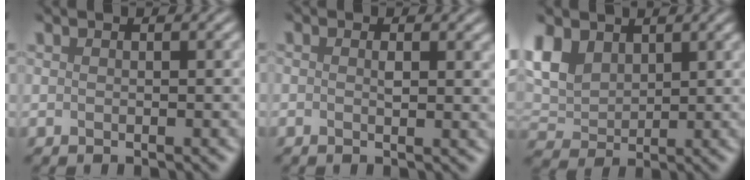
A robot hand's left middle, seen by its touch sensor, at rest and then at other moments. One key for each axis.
{"total": 1.2, "fx": -0.4, "fy": -1.0, "fz": -0.5, "tx": -0.017, "ty": -0.005, "tz": 0.014}
{"total": 2.6, "fx": 2.1, "fy": 1.6, "fz": 0.1, "tx": -0.047, "ty": 0.003, "tz": 0.070}